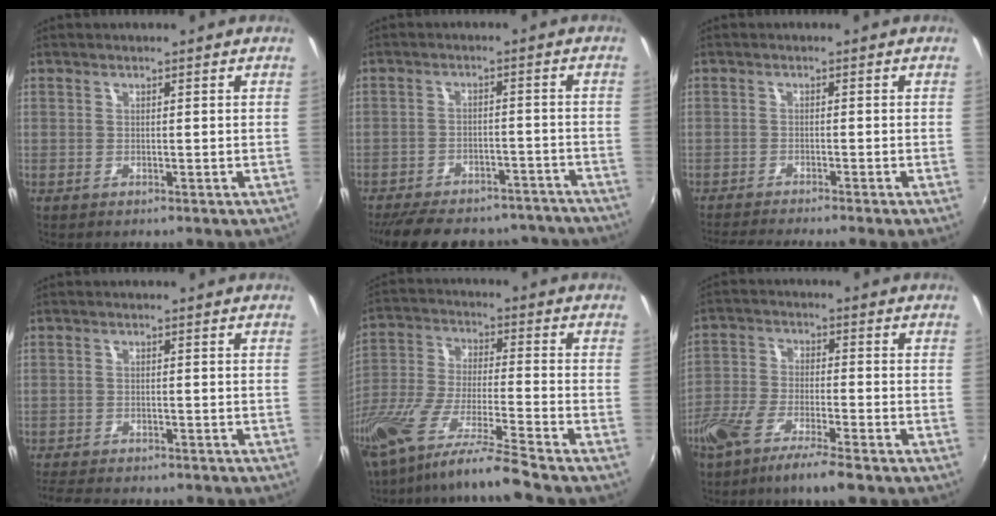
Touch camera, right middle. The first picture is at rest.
{"total": 22.5, "force": [-19.3, 8.0, 8.3], "torque": [-0.178, 0.016, -0.241]}
{"total": 6.0, "force": [-5.3, -1.2, 2.5], "torque": [-0.065, -0.014, -0.088]}
{"total": 8.6, "force": [-7.7, 1.8, 3.4], "torque": [-0.086, -0.019, -0.120]}
{"total": 15.4, "force": [-12.7, -1.3, 8.5], "torque": [-0.163, -0.029, -0.239]}
{"total": 8.8, "force": [-6.4, 1.1, 6.0], "torque": [-0.134, -0.012, -0.125]}